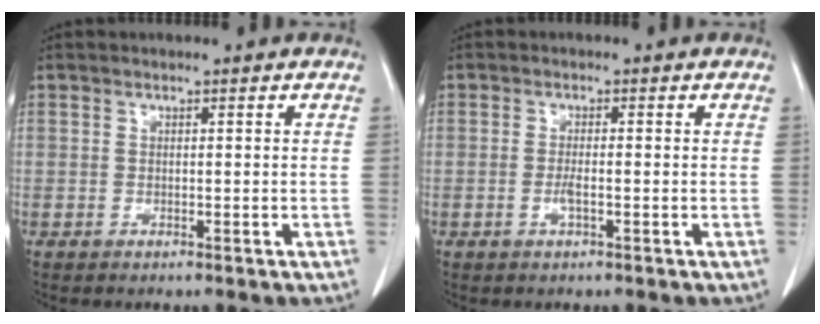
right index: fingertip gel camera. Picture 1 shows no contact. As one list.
[{"total": 1.7, "force": [-0.6, 0.1, 1.7], "torque": [-0.034, -0.002, -0.012]}]